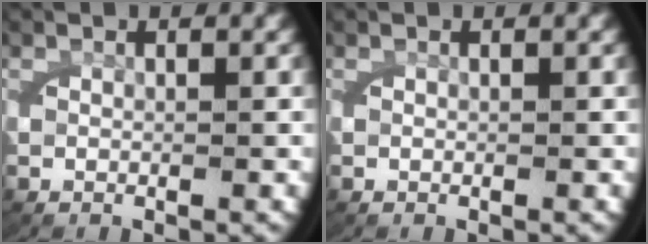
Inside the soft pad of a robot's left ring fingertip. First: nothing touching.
{"total": 0.0}